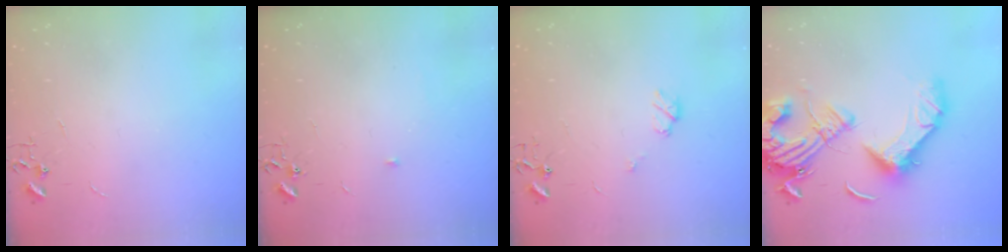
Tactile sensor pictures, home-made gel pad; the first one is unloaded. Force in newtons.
{"total": 5.7, "press": 5.7, "slide": 0.8}
{"total": 5.7, "press": 5.7, "slide": 0.7}
{"total": 22.4, "press": 22.2, "slide": 3.4}